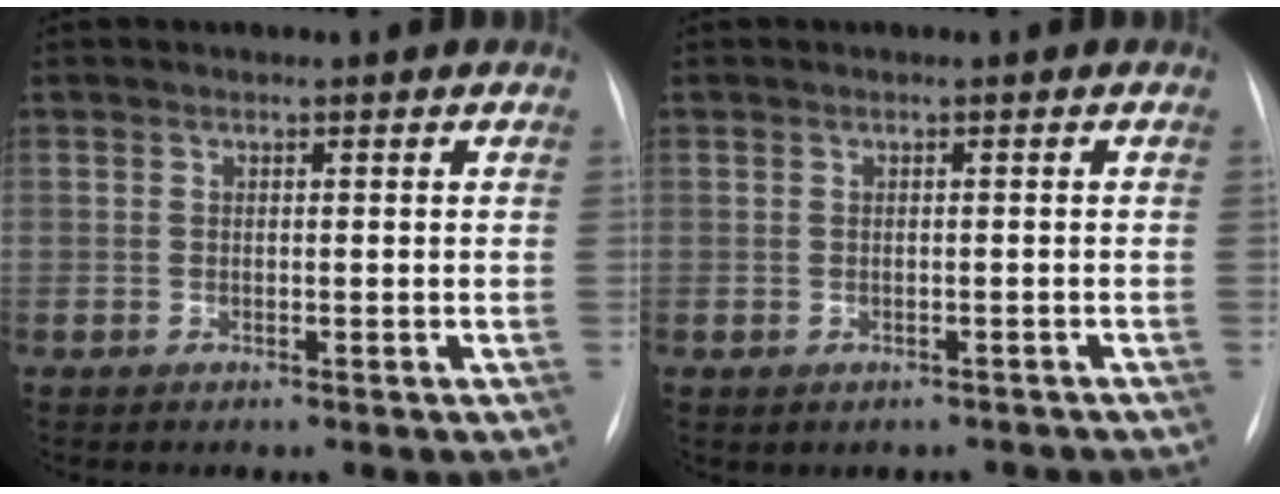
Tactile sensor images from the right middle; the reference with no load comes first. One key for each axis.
{"total": 2.7, "fx": -2.1, "fy": 1.6, "fz": 0.5, "tx": -0.007, "ty": 0.010, "tz": -0.022}